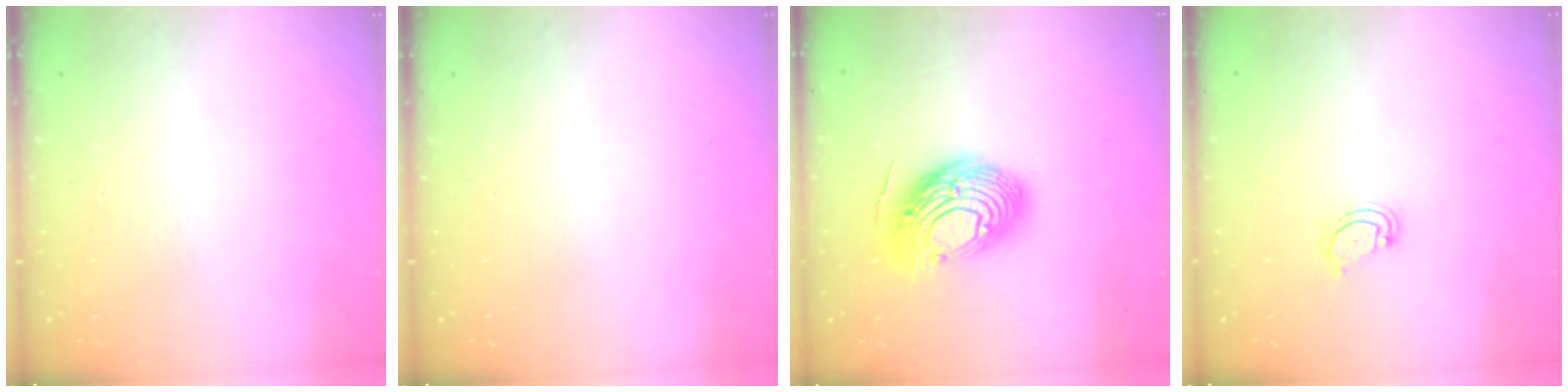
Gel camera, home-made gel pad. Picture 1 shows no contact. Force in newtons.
{"total": 0.0}
{"total": 16.9, "press": 16.9, "slide": 1.2}
{"total": 2.8, "press": 2.8, "slide": 0.2}